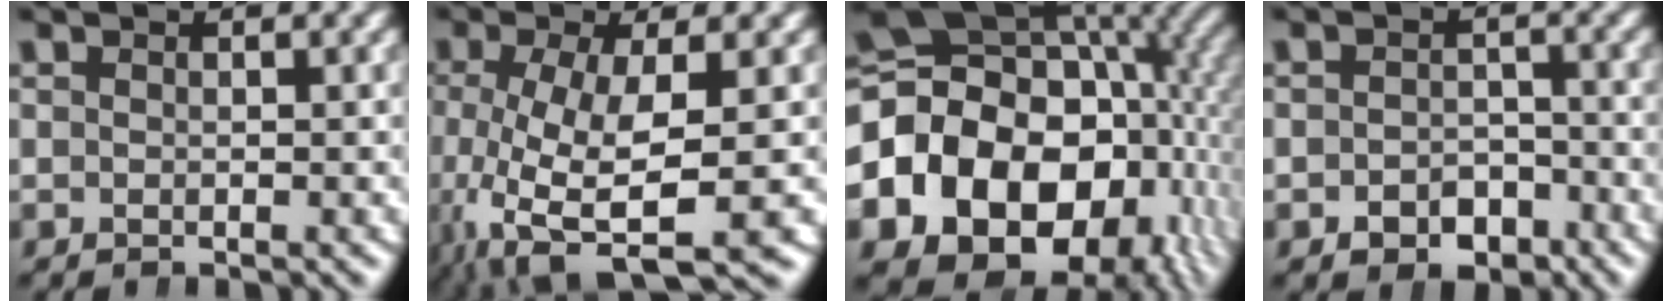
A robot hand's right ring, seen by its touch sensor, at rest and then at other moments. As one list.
[{"total": 9.1, "force": [-3.1, 4.7, 7.1], "torque": [-0.165, -0.053, -0.022]}, {"total": 26.0, "force": [-4.3, 20.6, 15.3], "torque": [-0.305, -0.079, -0.061]}, {"total": 3.7, "force": [-2.9, 2.2, 0.8], "torque": [0.000, -0.014, -0.043]}]